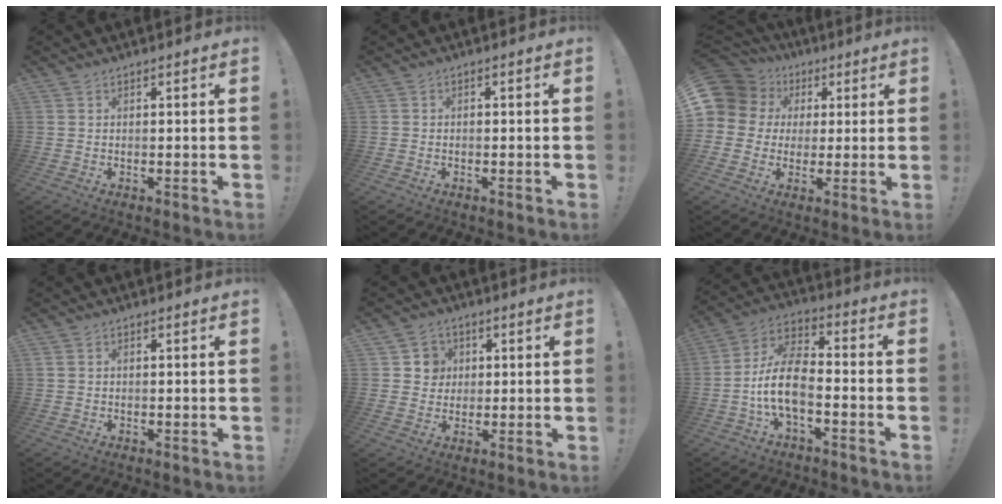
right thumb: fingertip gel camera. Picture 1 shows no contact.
{"total": 0.7, "force": [-0.5, 0.5, 0.1], "torque": [-0.010, 0.005, -0.007]}
{"total": 10.3, "force": [2.9, 9.2, 3.6], "torque": [-0.068, -0.013, 0.060]}
{"total": 1.0, "force": [0.3, 0.9, 0.3], "torque": [-0.016, 0.008, 0.007]}
{"total": 6.0, "force": [1.6, 5.7, 1.0], "torque": [-0.010, -0.009, 0.030]}
{"total": 12.9, "force": [-4.4, 6.4, 10.2], "torque": [-0.205, 0.024, -0.076]}